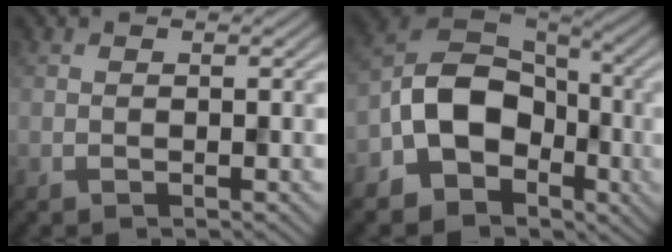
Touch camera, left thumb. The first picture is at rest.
{"total": 10.7, "force": [-3.8, 8.3, 5.5], "torque": [-0.102, -0.012, -0.084]}